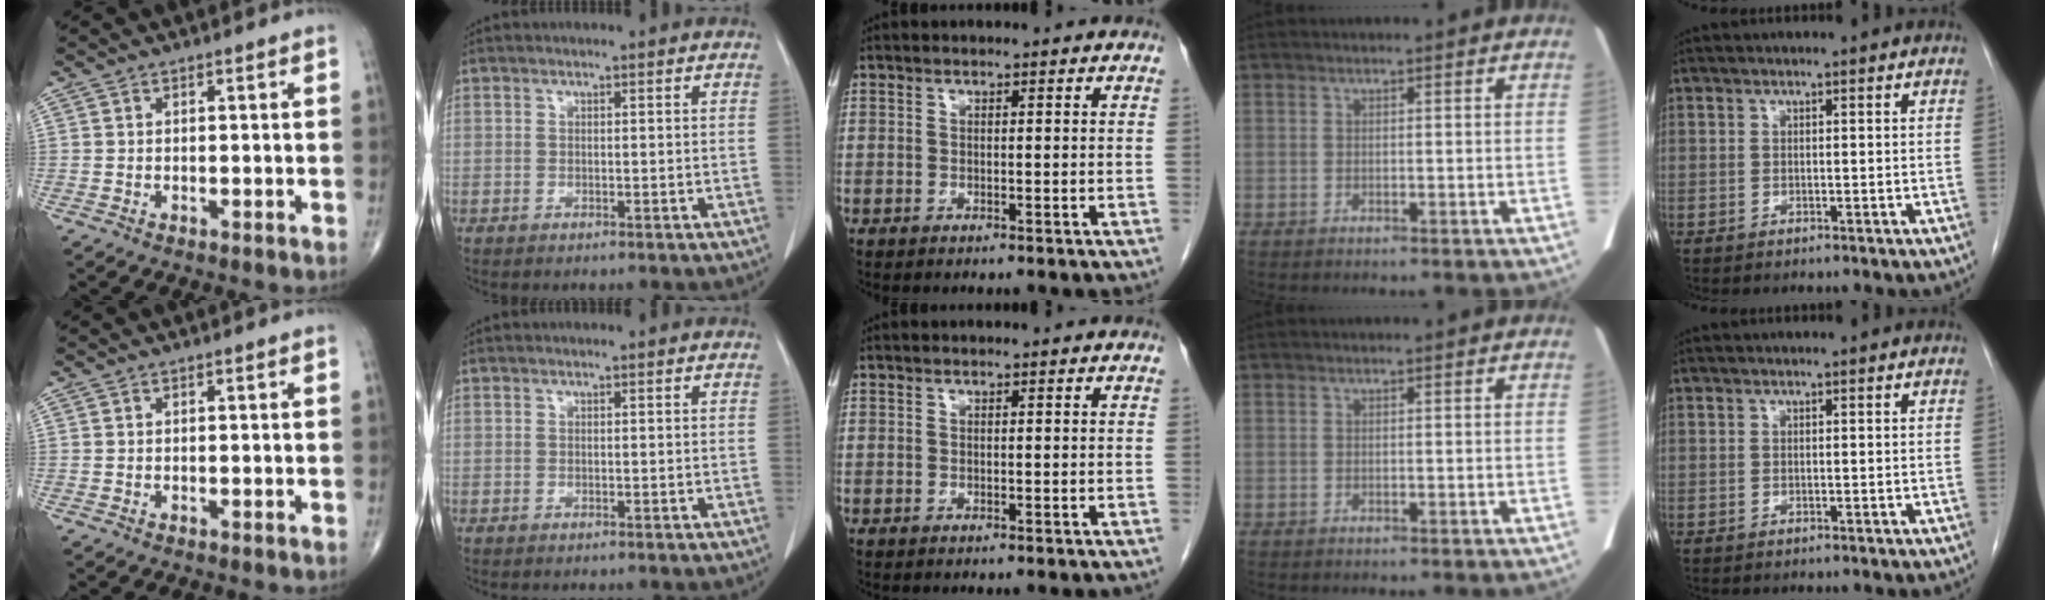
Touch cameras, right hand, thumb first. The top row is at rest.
{}